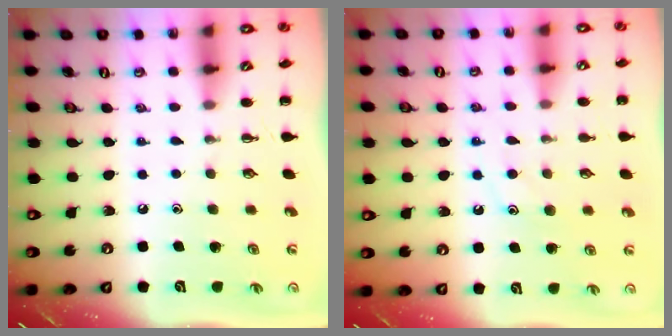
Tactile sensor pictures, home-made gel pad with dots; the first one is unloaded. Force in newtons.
{"total": 10.0, "press": 9.9, "slide": 1.1}